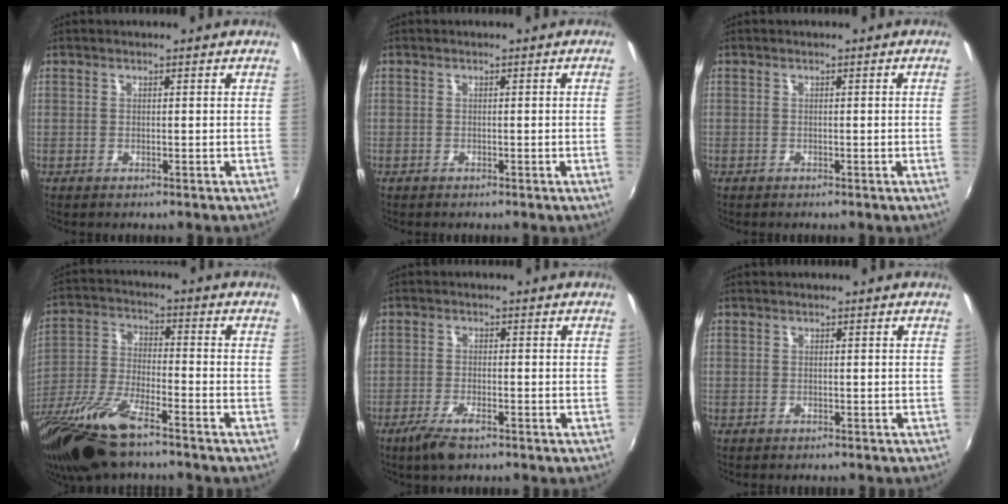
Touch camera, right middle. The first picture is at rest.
{"total": 1.0, "force": [-0.1, -0.6, 0.8], "torque": [-0.004, -0.008, -0.002]}
{"total": 0.9, "force": [-0.1, -0.5, 0.7], "torque": [-0.003, -0.007, -0.002]}
{"total": 18.0, "force": [-13.1, 4.5, 11.6], "torque": [-0.245, -0.049, -0.248]}
{"total": 4.9, "force": [-3.3, 1.3, 3.4], "torque": [-0.083, -0.011, -0.062]}
{"total": 0.7, "force": [-0.6, 0.2, 0.2], "torque": [-0.006, -0.002, -0.008]}